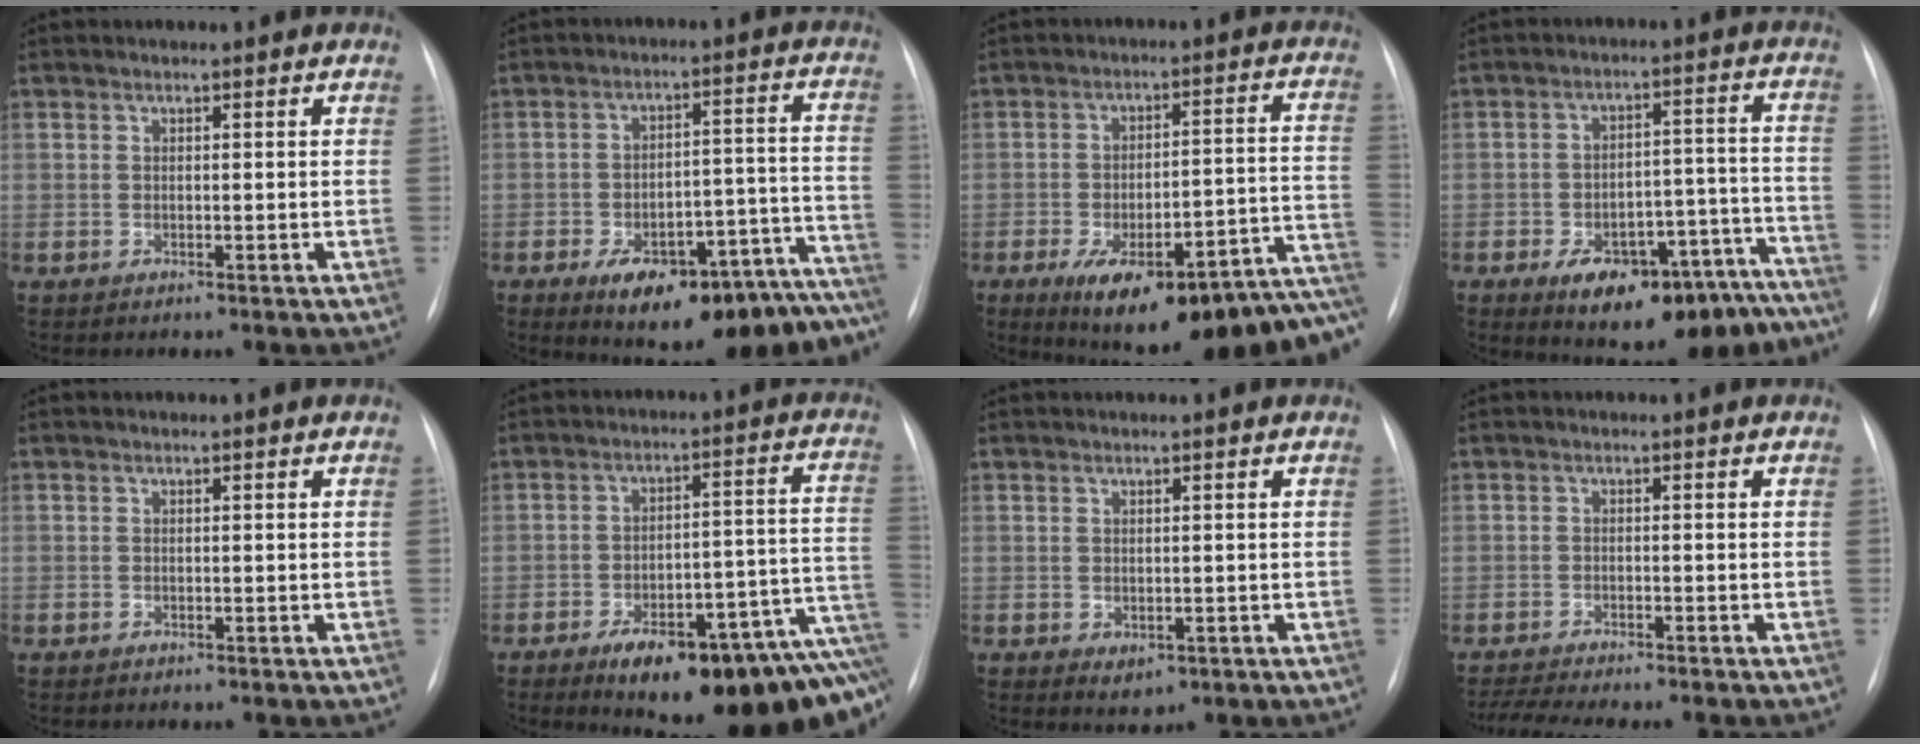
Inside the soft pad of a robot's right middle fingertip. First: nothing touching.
{"total": 21.9, "force": [-16.2, 7.6, 12.6], "torque": [-0.089, 0.050, -0.212]}
{"total": 24.2, "force": [-15.0, 7.0, 17.6], "torque": [-0.168, 0.030, -0.194]}
{"total": 19.1, "force": [-14.3, 7.7, 10.1], "torque": [-0.069, 0.055, -0.190]}
{"total": 0.0}
{"total": 21.4, "force": [-12.4, 6.7, 16.0], "torque": [-0.123, 0.046, -0.161]}
{"total": 2.2, "force": [-0.7, 1.5, 1.5], "torque": [-0.018, -0.003, 0.002]}
{"total": 9.3, "force": [-8.2, 0.8, 4.2], "torque": [-0.062, -0.006, -0.121]}